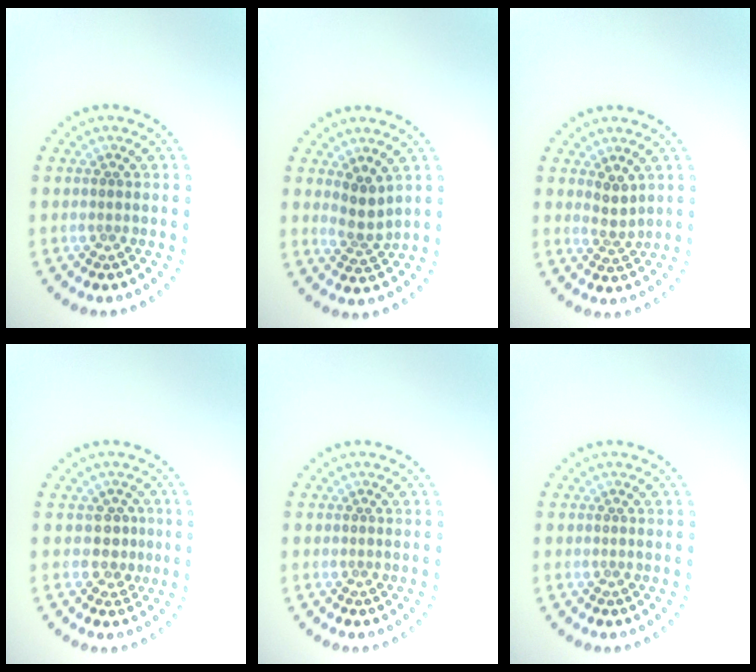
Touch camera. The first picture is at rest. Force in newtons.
{"total": 2.3, "press": 1.9, "slide": 1.4}
{"total": 1.7, "press": 1.3, "slide": 1.1}
{"total": 2.0, "press": 1.4, "slide": 1.4}
{"total": 0.0}
{"total": 0.0}